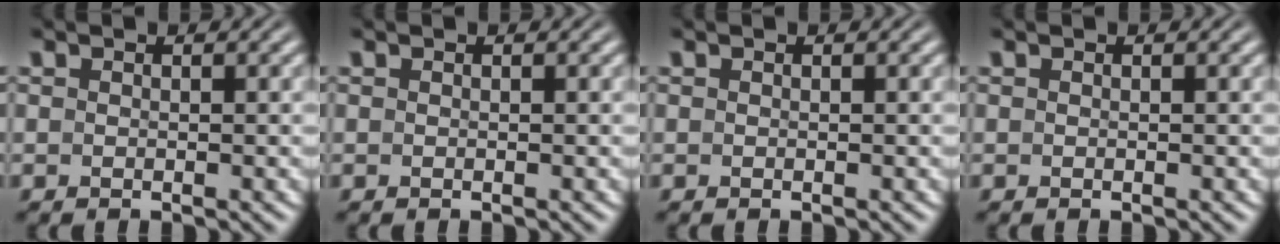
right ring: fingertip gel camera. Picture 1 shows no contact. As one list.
[{"total": 0.0}, {"total": 0.0}, {"total": 0.0}]